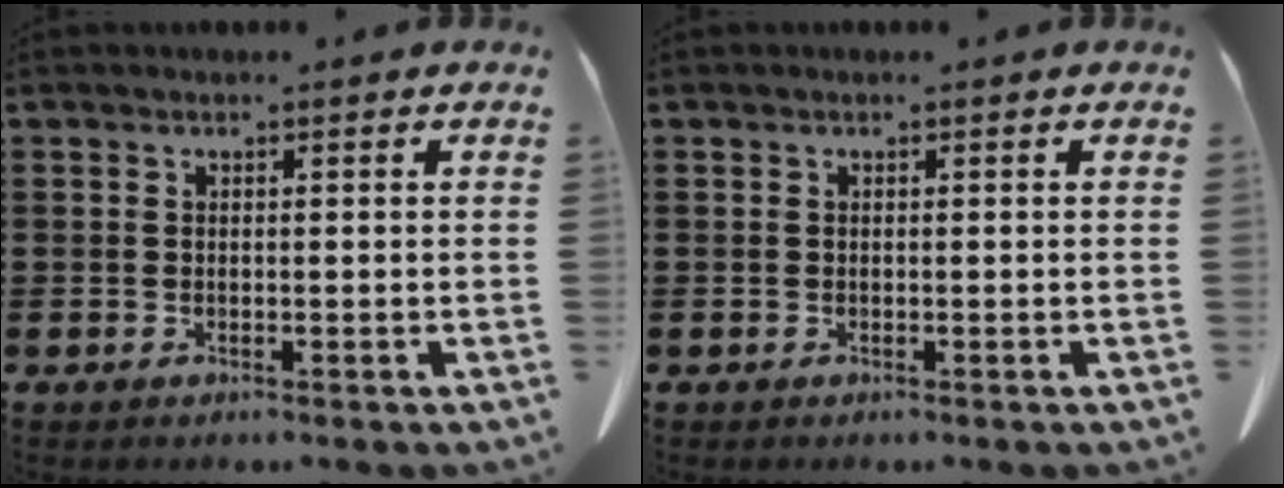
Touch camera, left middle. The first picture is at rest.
{"total": 0.0}